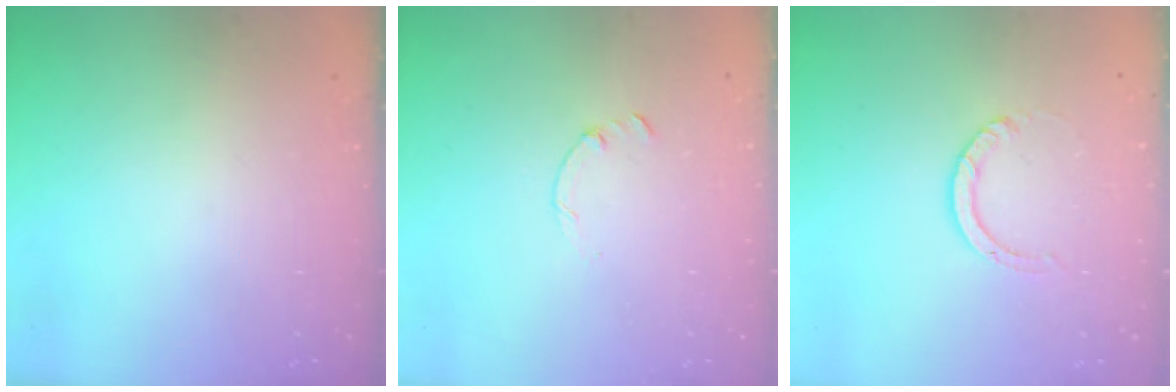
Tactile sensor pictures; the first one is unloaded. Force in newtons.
{"total": 0.0}
{"total": 4.0, "press": 4.0, "slide": 0.2}